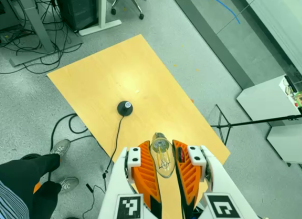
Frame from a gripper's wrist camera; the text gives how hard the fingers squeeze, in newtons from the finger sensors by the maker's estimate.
{"total": 22.2, "left": 25.8, "right": 18.5}